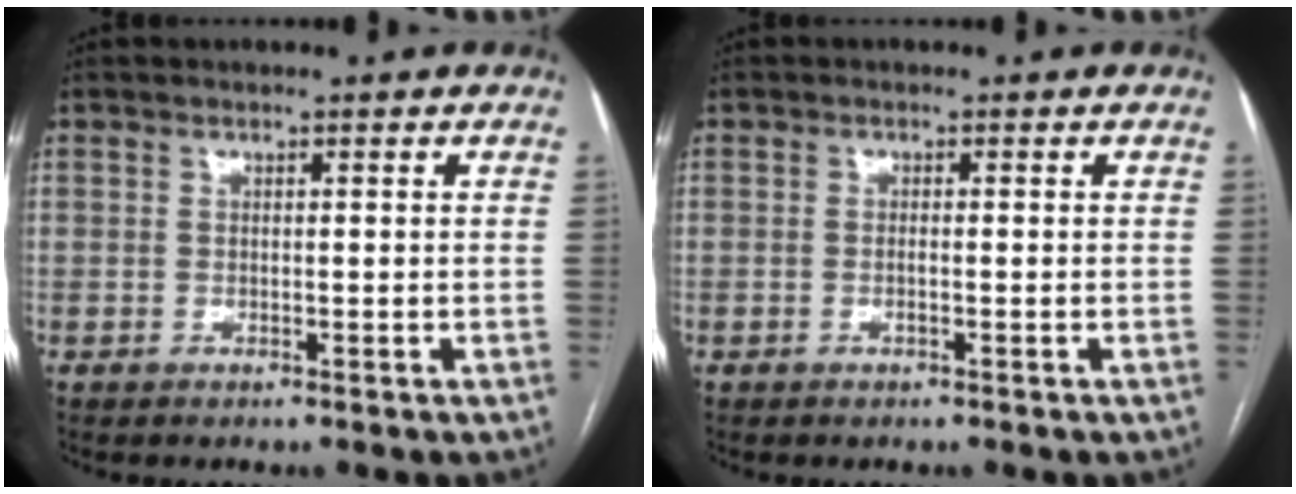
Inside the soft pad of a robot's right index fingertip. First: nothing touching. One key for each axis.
{"total": 0.9, "fx": -0.3, "fy": 0.2, "fz": 0.8, "tx": -0.017, "ty": 0.000, "tz": -0.004}